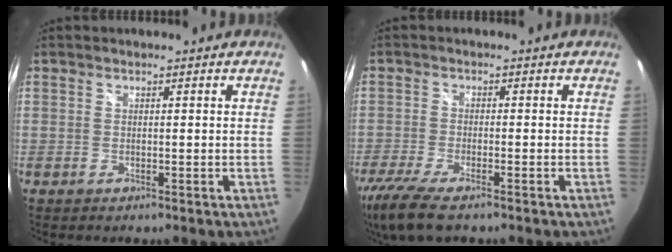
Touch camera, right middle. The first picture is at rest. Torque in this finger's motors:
{"motor_torque": [1.10, -1.03, 0.12, 0.10]}